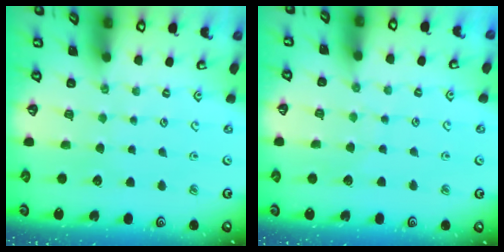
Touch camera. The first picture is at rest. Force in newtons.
{"total": 4.9, "press": 4.9, "slide": 0.4}